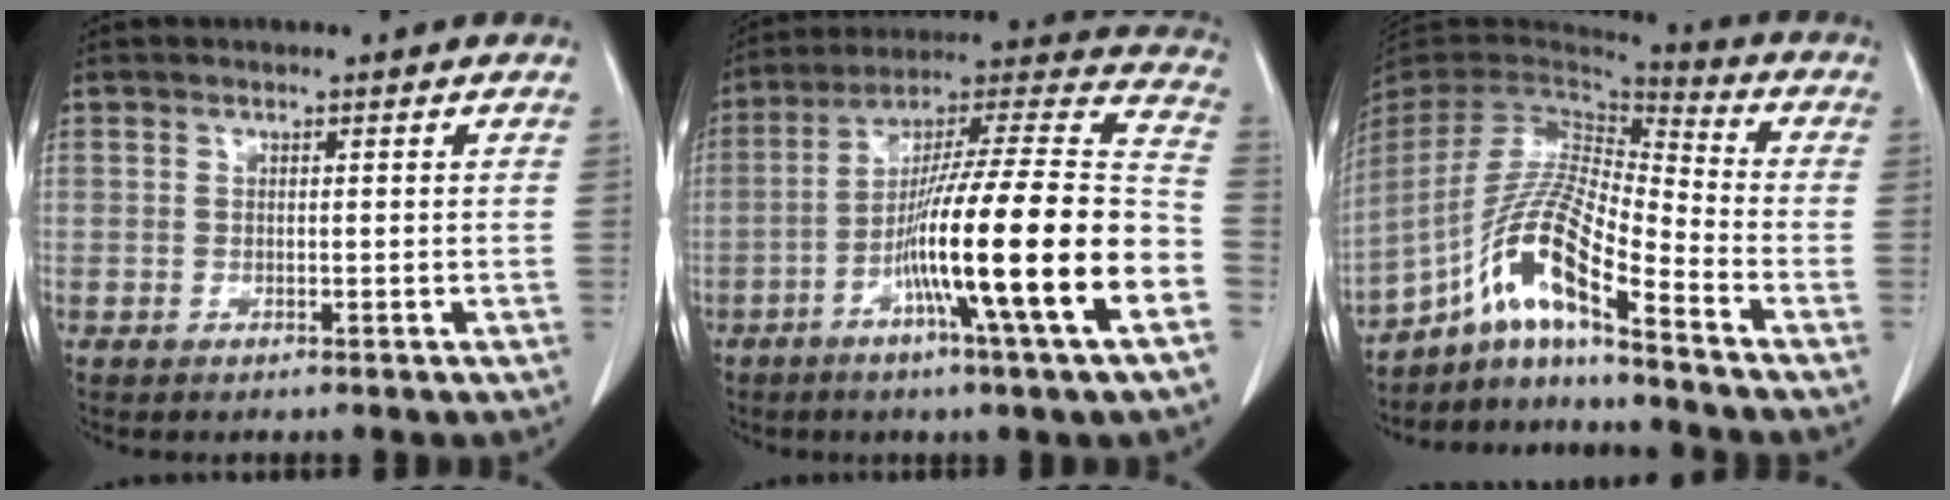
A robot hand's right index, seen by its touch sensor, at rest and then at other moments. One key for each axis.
{"total": 23.5, "fx": -8.1, "fy": -0.4, "fz": 22.1, "tx": -0.324, "ty": -0.013, "tz": -0.143}
{"total": 13.7, "fx": -8.4, "fy": 0.9, "fz": 10.9, "tx": -0.219, "ty": 0.005, "tz": -0.156}